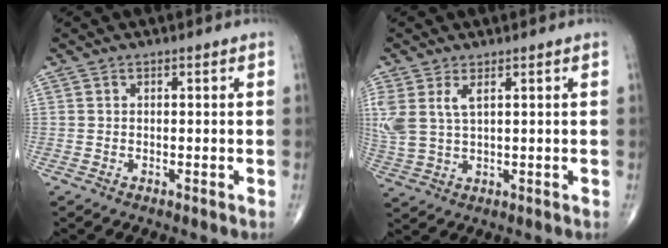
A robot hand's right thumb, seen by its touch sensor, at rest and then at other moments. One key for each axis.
{"total": 7.4, "fx": 2.7, "fy": 3.6, "fz": 5.9, "tx": -0.149, "ty": 0.001, "tz": 0.064}